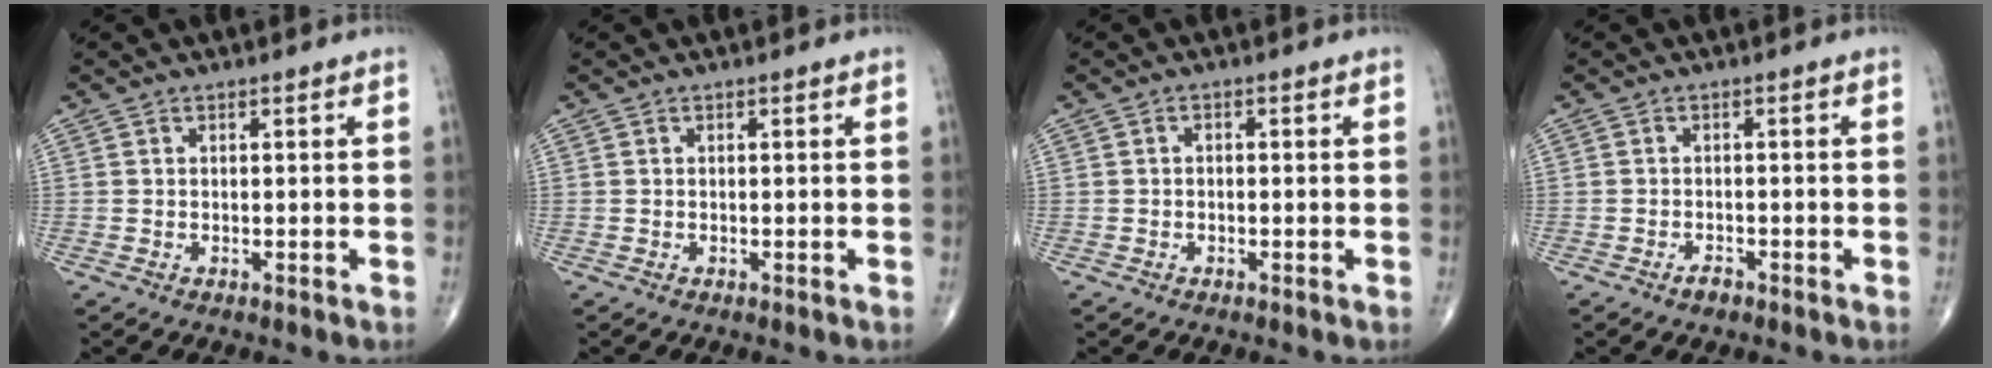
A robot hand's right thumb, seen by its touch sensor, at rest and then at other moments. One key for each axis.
{"total": 0.0}
{"total": 0.9, "fx": -0.2, "fy": 0.7, "fz": 0.6, "tx": -0.007, "ty": 0.005, "tz": -0.006}
{"total": 1.7, "fx": -1.2, "fy": 0.9, "fz": 0.8, "tx": -0.015, "ty": 0.005, "tz": -0.021}